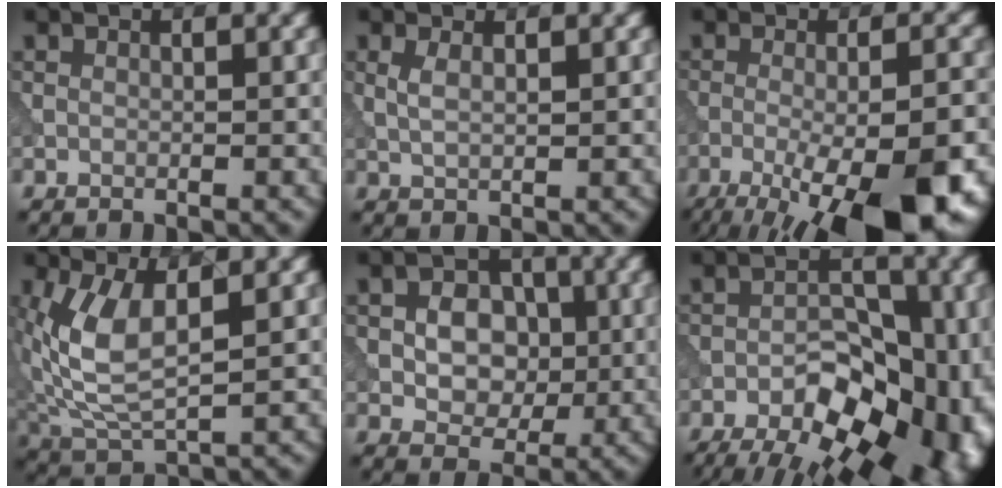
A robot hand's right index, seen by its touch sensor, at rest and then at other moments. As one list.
[{"total": 1.6, "force": [0.5, 0.6, 1.4], "torque": [-0.031, -0.001, 0.013]}, {"total": 13.3, "force": [-6.4, 3.9, 11.0], "torque": [-0.147, -0.017, -0.098]}, {"total": 7.0, "force": [1.2, 3.3, 6.0], "torque": [-0.139, -0.001, 0.024]}, {"total": 5.4, "force": [0.1, 4.1, 3.4], "torque": [-0.049, 0.005, -0.003]}, {"total": 17.9, "force": [-8.4, 9.4, 12.8], "torque": [-0.131, 0.003, -0.110]}]